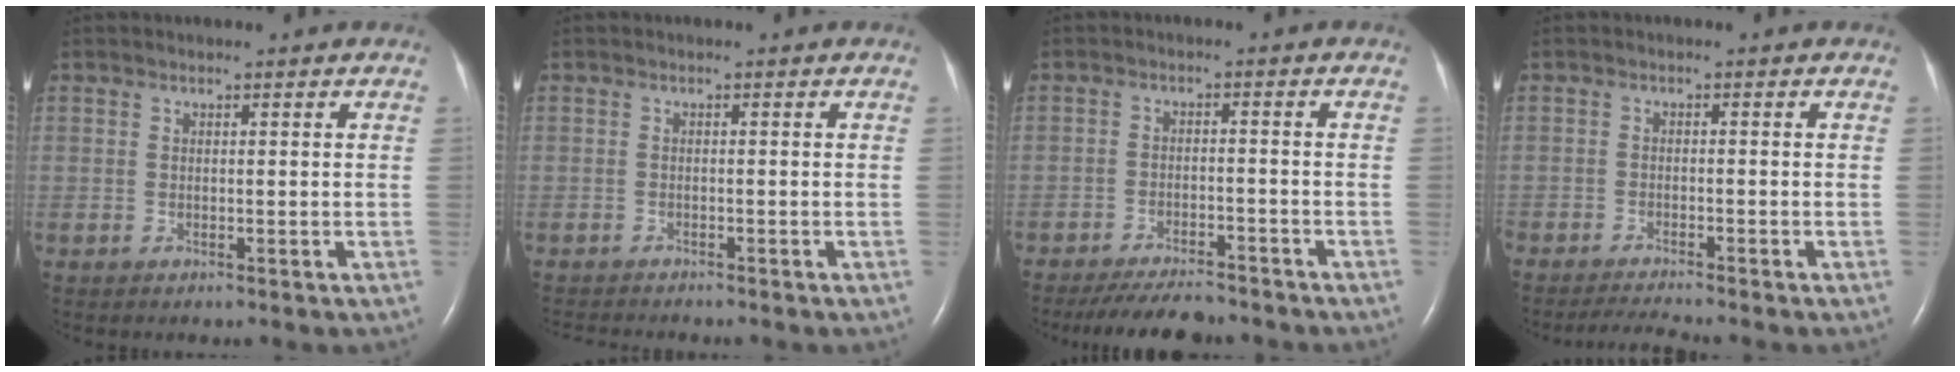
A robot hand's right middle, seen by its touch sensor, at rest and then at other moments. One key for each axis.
{"total": 3.5, "fx": -3.3, "fy": 0.3, "fz": 1.1, "tx": -0.013, "ty": -0.011, "tz": -0.050}
{"total": 8.7, "fx": -7.9, "fy": 1.9, "fz": 3.1, "tx": -0.047, "ty": -0.011, "tz": -0.121}
{"total": 3.5, "fx": -3.2, "fy": -0.7, "fz": 1.0, "tx": -0.025, "ty": -0.017, "tz": -0.057}